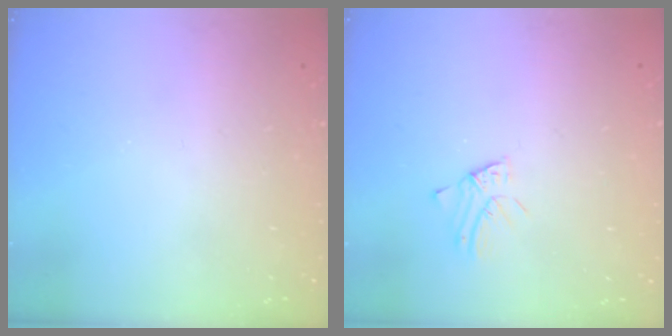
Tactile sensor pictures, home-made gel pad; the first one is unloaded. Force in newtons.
{"total": 1.6, "press": 1.6, "slide": 0.1}